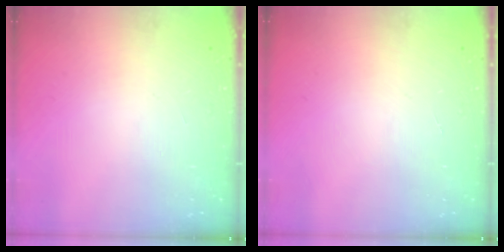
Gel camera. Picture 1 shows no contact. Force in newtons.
{"total": 0.0}